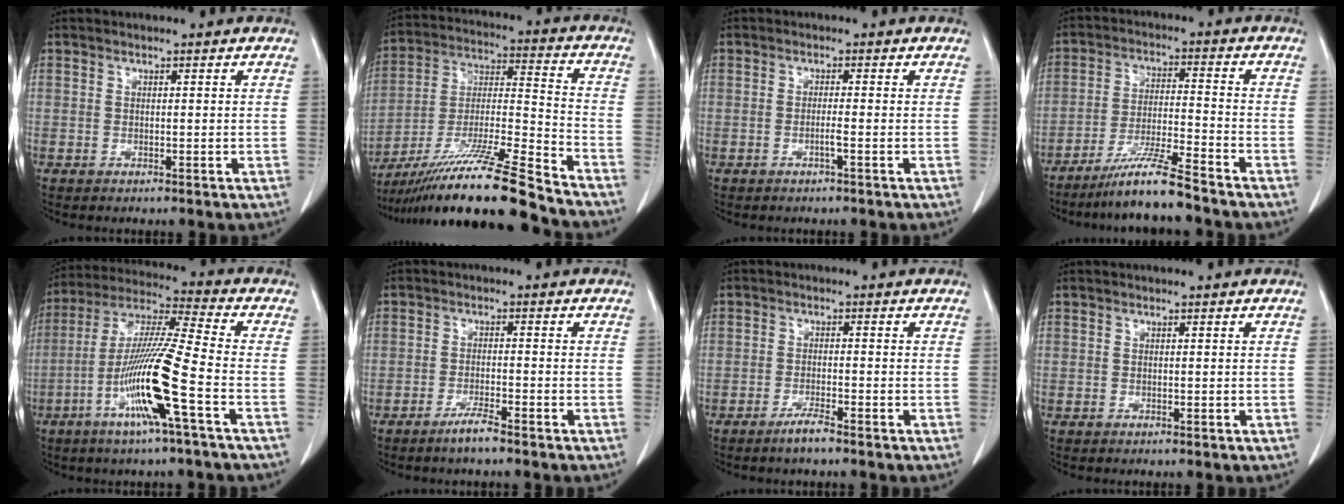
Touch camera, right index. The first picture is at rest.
{"total": 20.5, "force": [-16.8, -0.9, 11.7], "torque": [-0.215, -0.024, -0.301]}
{"total": 1.3, "force": [-0.5, -0.3, 1.1], "torque": [-0.020, 0.002, -0.010]}
{"total": 8.9, "force": [-7.3, -0.9, 4.9], "torque": [-0.087, -0.022, -0.136]}
{"total": 14.8, "force": [-5.4, -0.7, 13.7], "torque": [-0.273, -0.008, -0.108]}
{"total": 3.0, "force": [-2.4, 0.0, 1.8], "torque": [-0.036, -0.002, -0.046]}
{"total": 2.5, "force": [-2.0, 0.0, 1.5], "torque": [-0.031, -0.002, -0.039]}
{"total": 0.0}